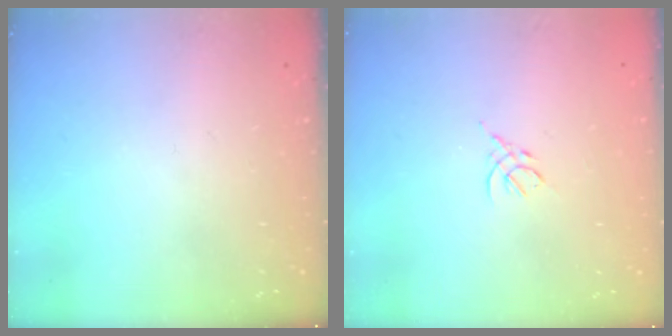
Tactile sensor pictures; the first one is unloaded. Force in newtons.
{"total": 3.0, "press": 3.0, "slide": 0.7}